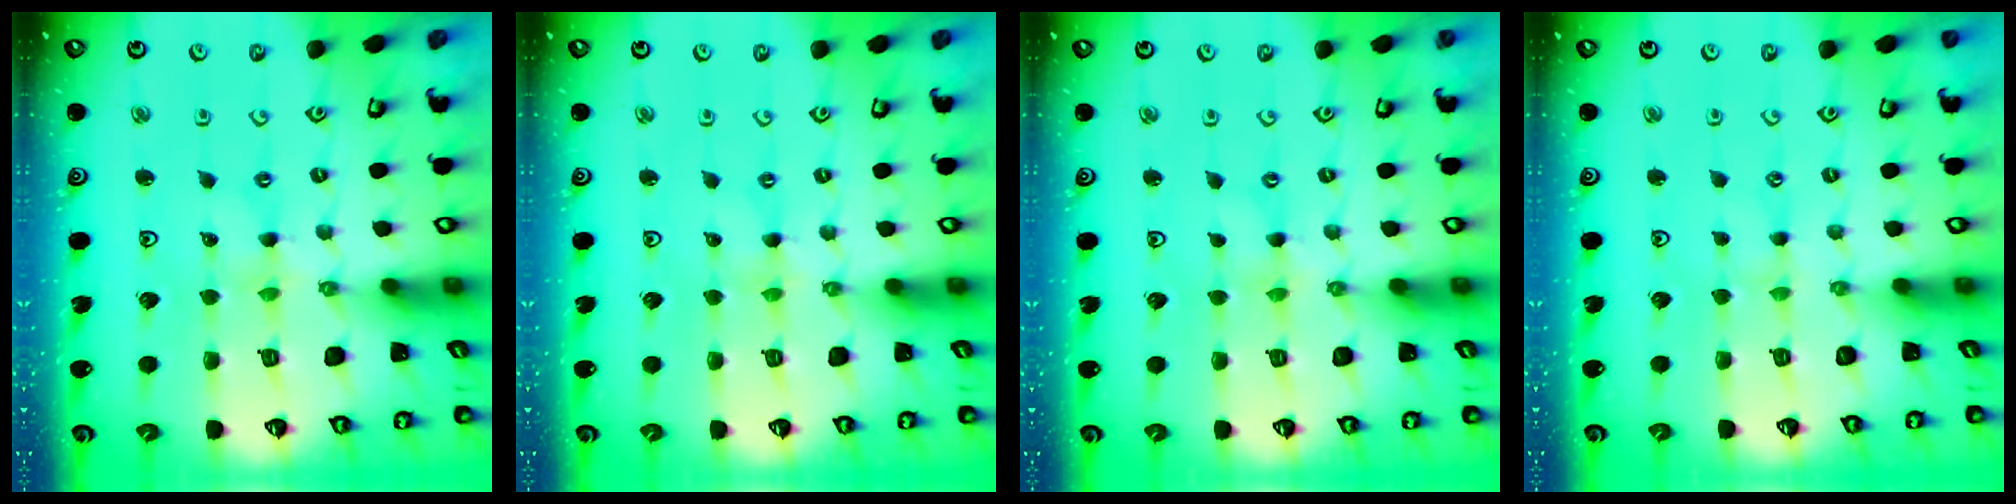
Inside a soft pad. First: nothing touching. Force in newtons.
{"total": 0.0}
{"total": 0.0}
{"total": 0.0}